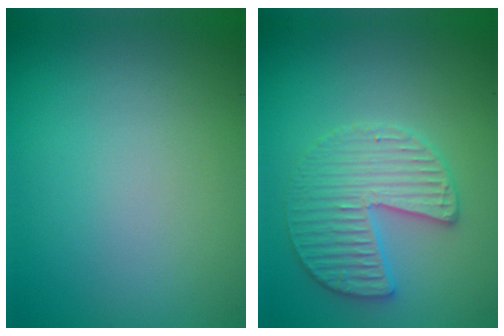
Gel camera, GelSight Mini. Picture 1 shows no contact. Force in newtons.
{"total": 3.7, "press": 3.6, "slide": 0.7}